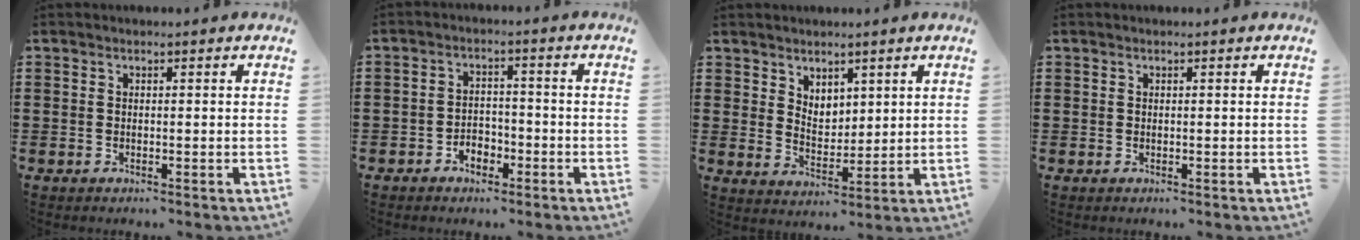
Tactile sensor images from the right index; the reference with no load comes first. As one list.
[{"total": 3.0, "force": [-2.1, 1.8, 1.1], "torque": [-0.025, 0.006, -0.045]}, {"total": 2.9, "force": [2.5, 1.4, 0.4], "torque": [-0.015, 0.002, 0.047]}, {"total": 0.0}]